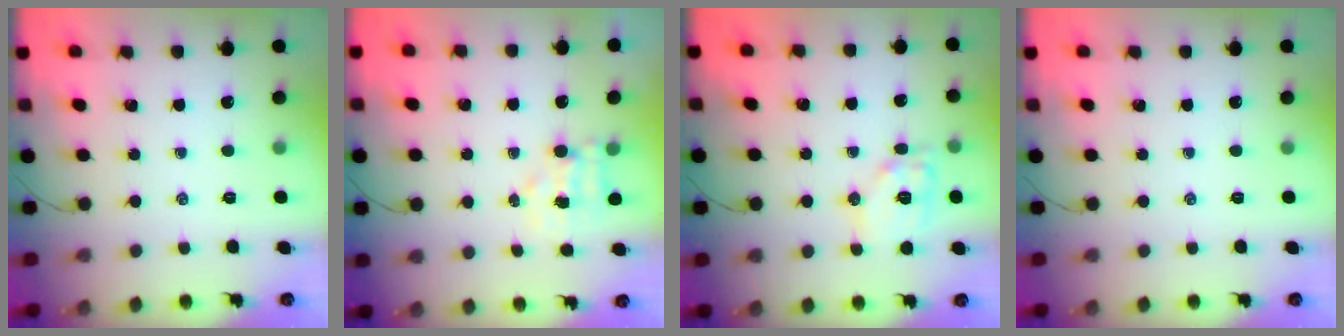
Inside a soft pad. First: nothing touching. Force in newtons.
{"total": 3.7, "press": 3.7, "slide": 0.6}
{"total": 10.7, "press": 10.7, "slide": 0.8}
{"total": 0.0}